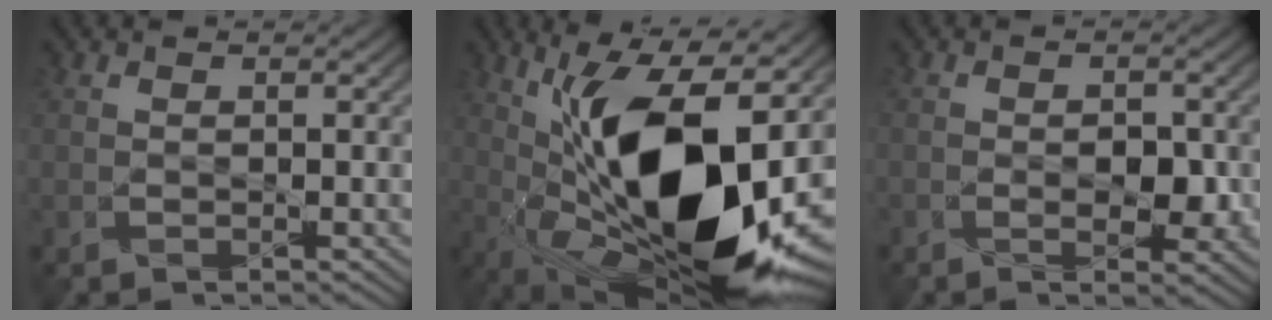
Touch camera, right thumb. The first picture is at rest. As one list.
[{"total": 17.7, "force": [1.5, 6.9, 16.3], "torque": [-0.270, 0.004, 0.022]}, {"total": 3.0, "force": [-0.7, 1.5, 2.6], "torque": [-0.036, -0.002, -0.013]}]